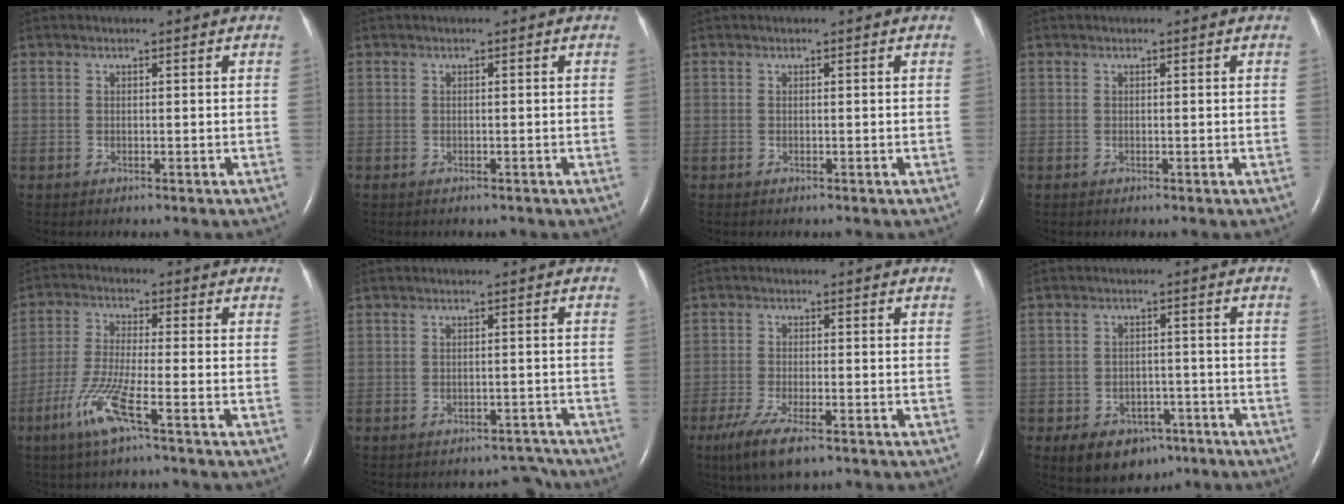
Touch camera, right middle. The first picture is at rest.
{"total": 1.2, "force": [-1.0, 0.4, 0.5], "torque": [-0.012, -0.003, -0.011]}
{"total": 0.0}
{"total": 0.0}
{"total": 7.8, "force": [-4.0, 0.0, 6.7], "torque": [-0.146, -0.015, -0.082]}
{"total": 4.2, "force": [-4.0, 1.5, 0.0], "torque": [0.010, 0.011, -0.050]}
{"total": 7.3, "force": [-4.7, 1.6, 5.3], "torque": [-0.106, -0.019, -0.078]}
{"total": 8.4, "force": [-5.2, 5.5, 3.6], "torque": [-0.055, 0.009, -0.067]}